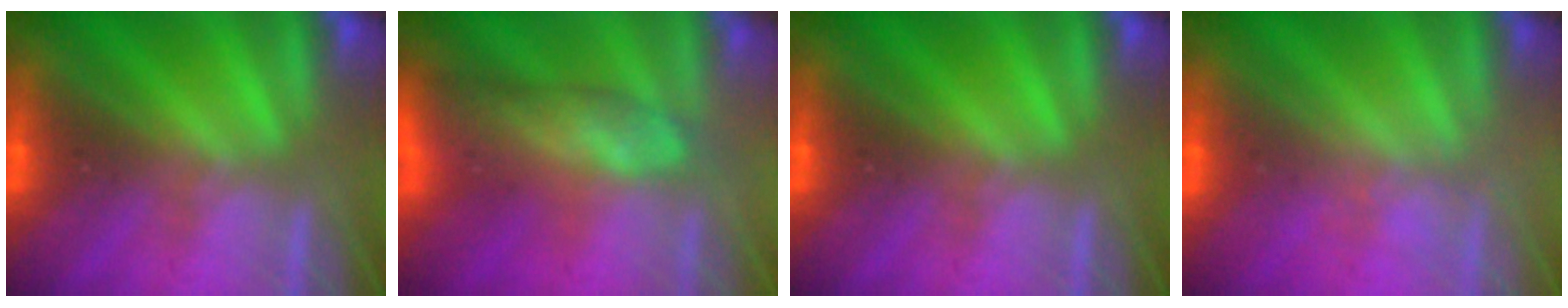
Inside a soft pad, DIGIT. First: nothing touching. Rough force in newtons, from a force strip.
{"total": 7.4}
{"total": 0.0}
{"total": 1.8}